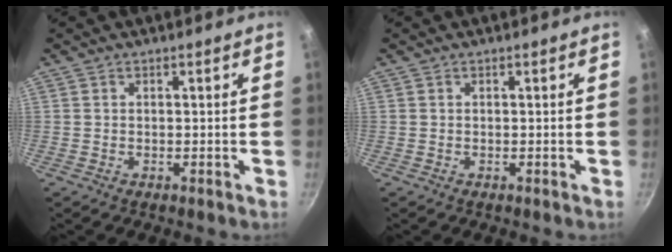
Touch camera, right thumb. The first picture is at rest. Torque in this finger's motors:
{"motor_torque": [0.01, 0.04, -0.10, -0.01, 0.00]}